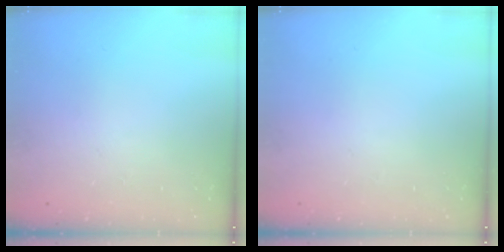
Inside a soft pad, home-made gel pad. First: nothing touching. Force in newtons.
{"total": 0.0}